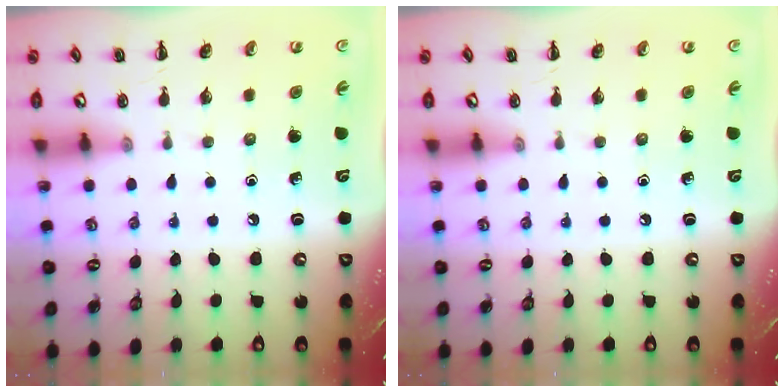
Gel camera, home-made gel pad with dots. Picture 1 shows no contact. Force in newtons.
{"total": 0.0}